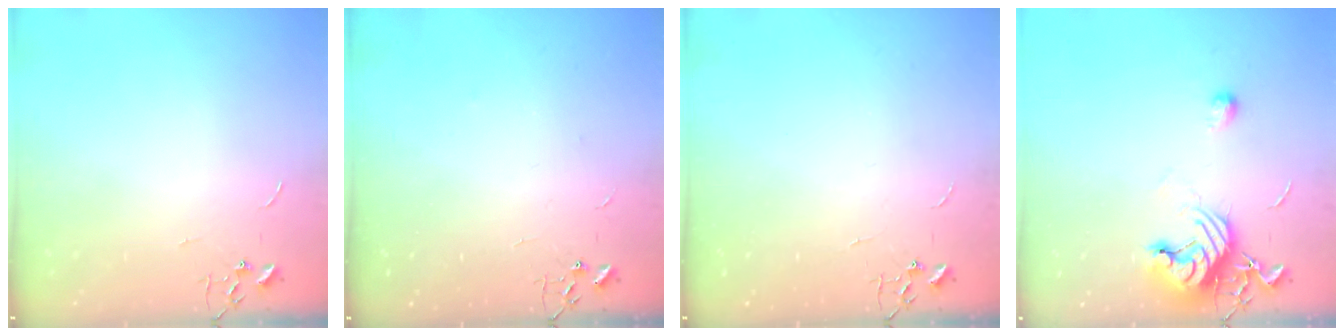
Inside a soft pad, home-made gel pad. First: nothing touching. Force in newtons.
{"total": 2.5, "press": 2.1, "slide": 1.4}
{"total": 0.0}
{"total": 11.9, "press": 11.8, "slide": 0.5}